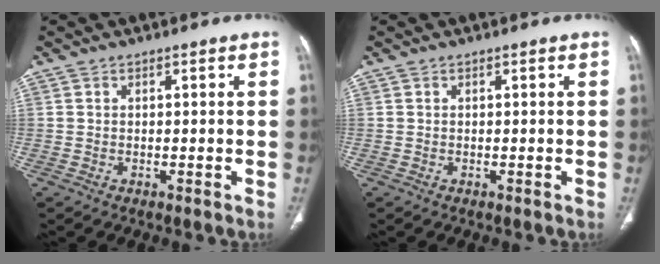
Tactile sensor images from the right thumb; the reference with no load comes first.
{"total": 0.0}